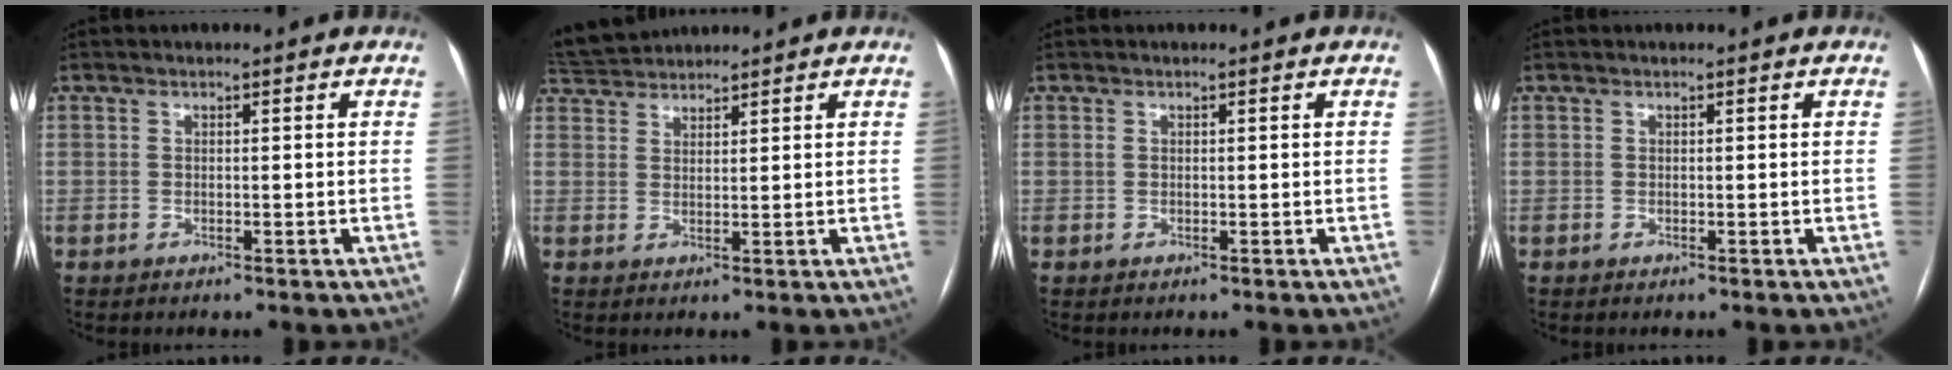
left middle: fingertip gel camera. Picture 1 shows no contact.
{"total": 5.7, "force": [5.6, 1.0, 0.9], "torque": [-0.024, 0.034, 0.104]}
{"total": 0.0}
{"total": 0.0}